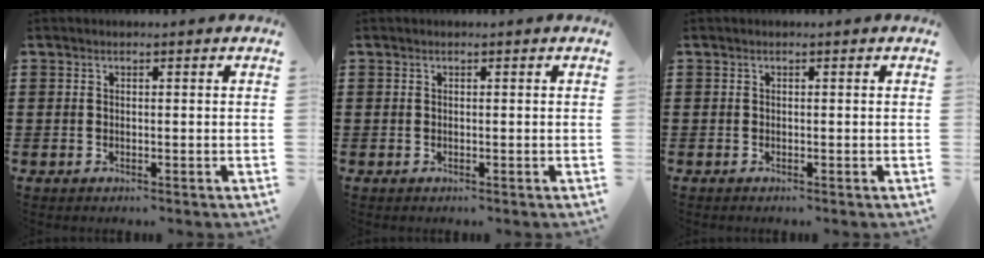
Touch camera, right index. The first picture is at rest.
{"total": 0.0}
{"total": 0.0}